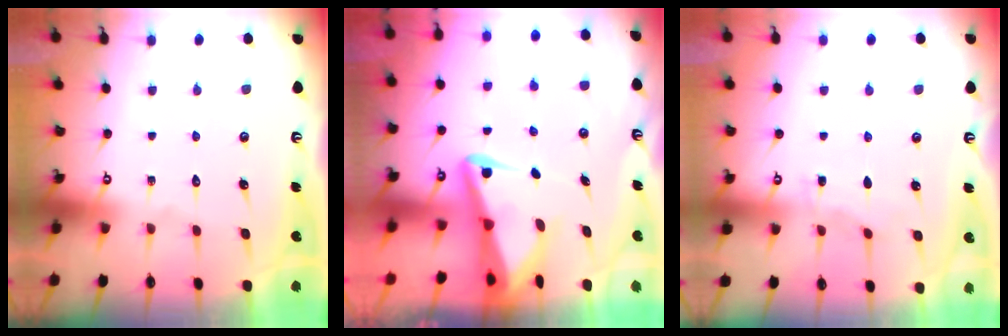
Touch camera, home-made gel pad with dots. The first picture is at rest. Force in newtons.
{"total": 4.9, "press": 4.8, "slide": 0.9}
{"total": 2.8, "press": 2.8, "slide": 0.3}